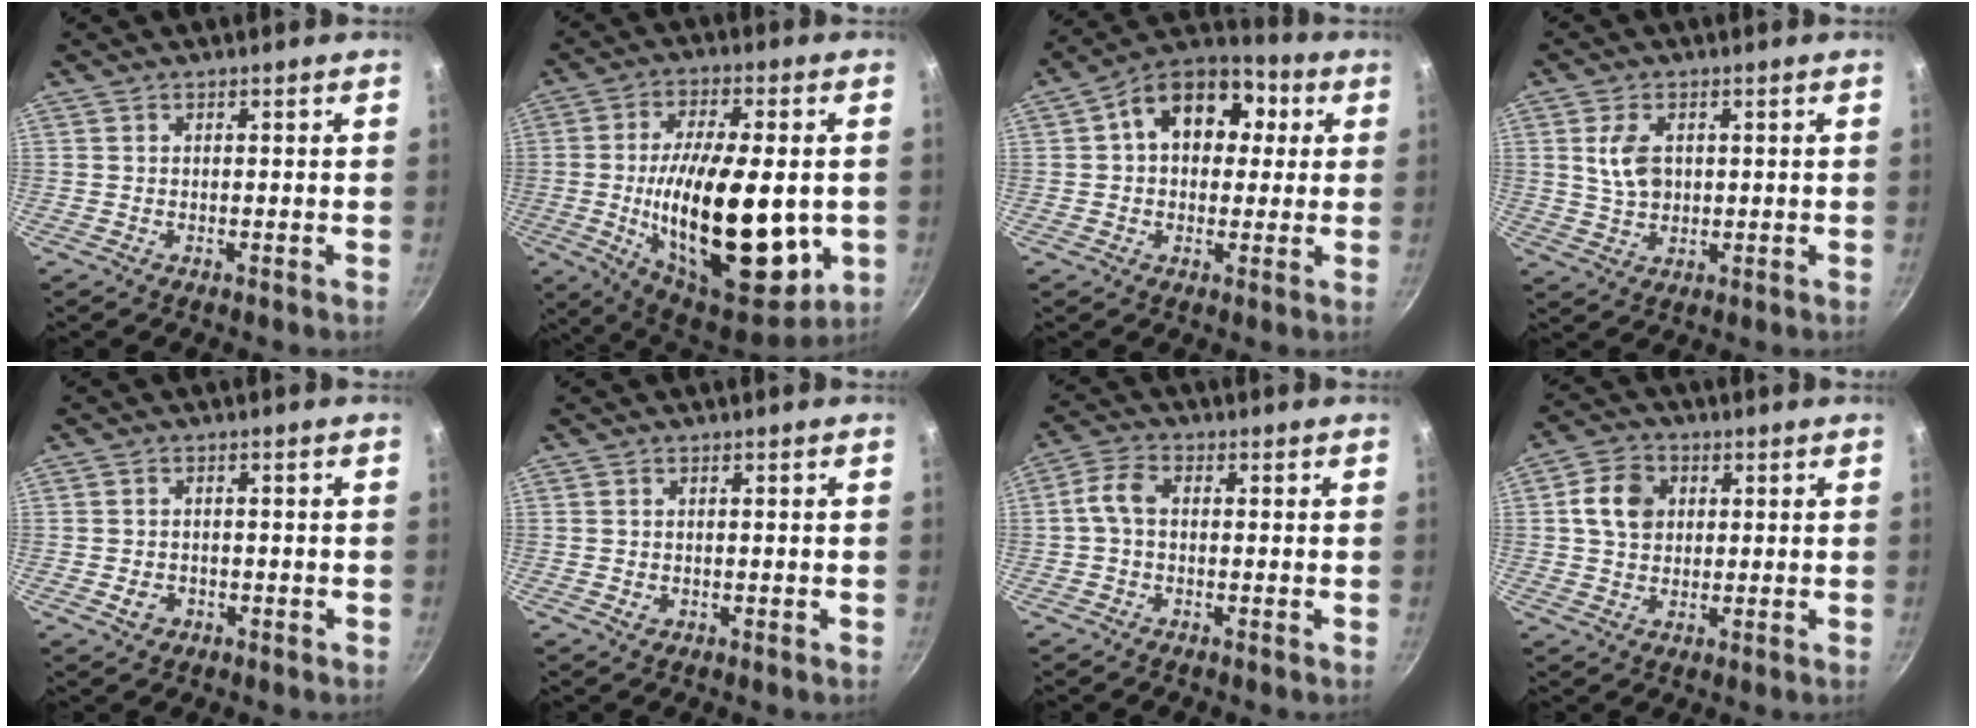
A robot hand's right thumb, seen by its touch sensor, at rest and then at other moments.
{"total": 27.4, "force": [-3.0, 11.9, 24.4], "torque": [-0.378, -0.004, -0.039]}
{"total": 15.2, "force": [3.4, 10.9, 10.0], "torque": [-0.115, 0.024, 0.033]}
{"total": 6.4, "force": [1.3, 4.3, 4.6], "torque": [-0.080, -0.005, 0.026]}
{"total": 2.9, "force": [-1.0, 2.3, 1.4], "torque": [-0.017, 0.010, -0.011]}
{"total": 1.0, "force": [-0.1, 0.8, 0.5], "torque": [-0.007, 0.001, -0.002]}
{"total": 4.7, "force": [-0.2, 3.1, 3.5], "torque": [-0.074, 0.021, -0.014]}
{"total": 7.6, "force": [1.5, 6.1, 4.3], "torque": [-0.061, 0.009, 0.018]}